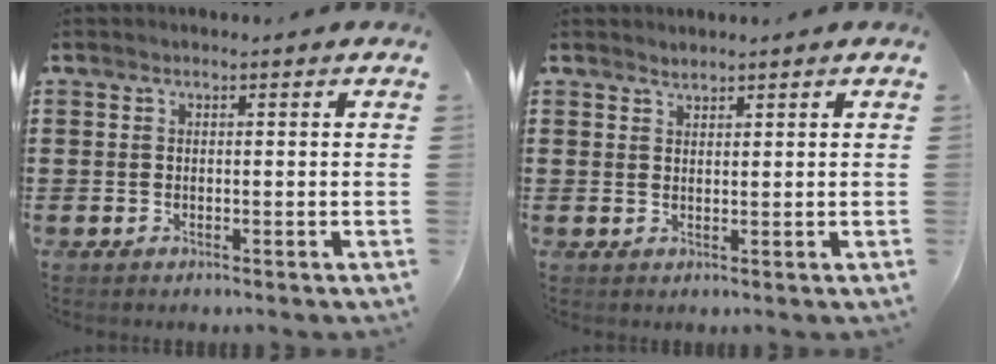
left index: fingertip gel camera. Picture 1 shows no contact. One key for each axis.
{"total": 1.1, "fx": 1.1, "fy": 0.1, "fz": -0.1, "tx": 0.000, "ty": 0.000, "tz": 0.022}